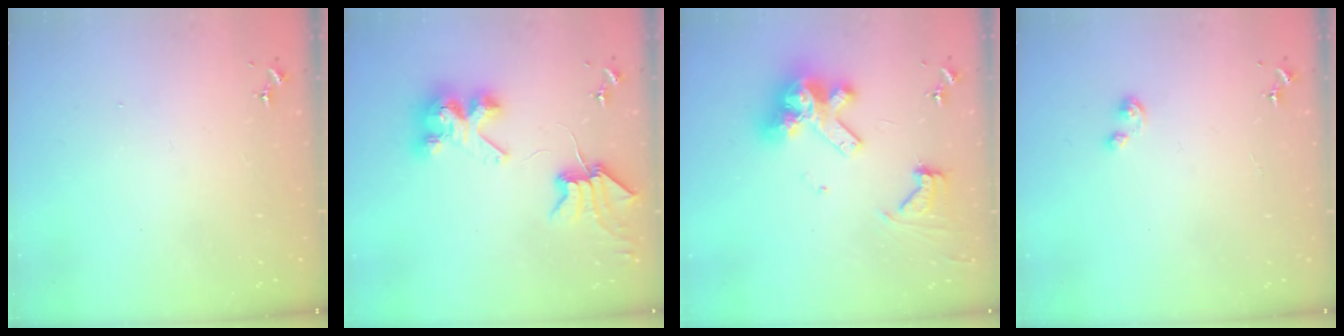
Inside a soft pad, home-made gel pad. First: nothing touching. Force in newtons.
{"total": 8.7, "press": 8.6, "slide": 1.2}
{"total": 15.1, "press": 15.0, "slide": 1.8}
{"total": 2.5, "press": 2.5, "slide": 0.2}